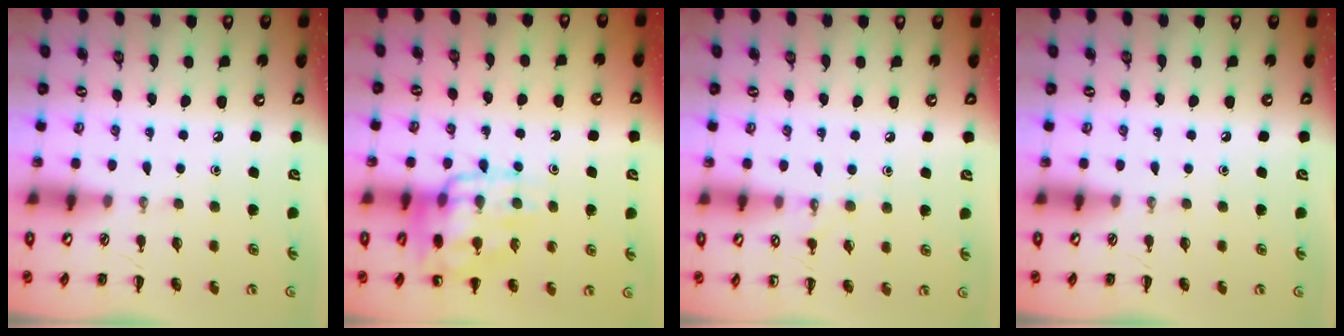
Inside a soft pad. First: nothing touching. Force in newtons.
{"total": 14.7, "press": 14.5, "slide": 2.3}
{"total": 6.2, "press": 6.0, "slide": 1.8}
{"total": 0.0}